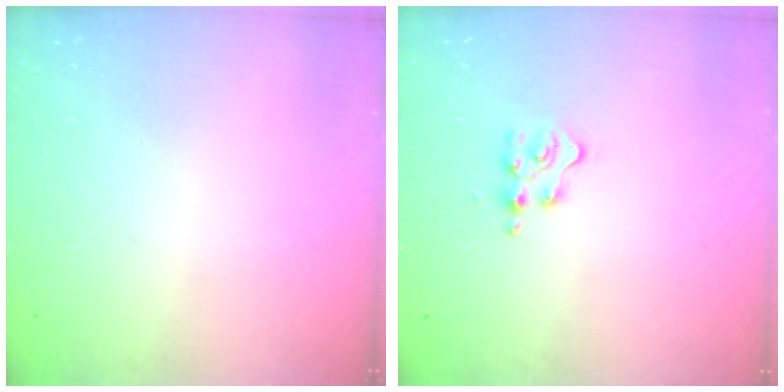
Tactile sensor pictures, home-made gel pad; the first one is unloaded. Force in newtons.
{"total": 4.9, "press": 4.9, "slide": 0.5}